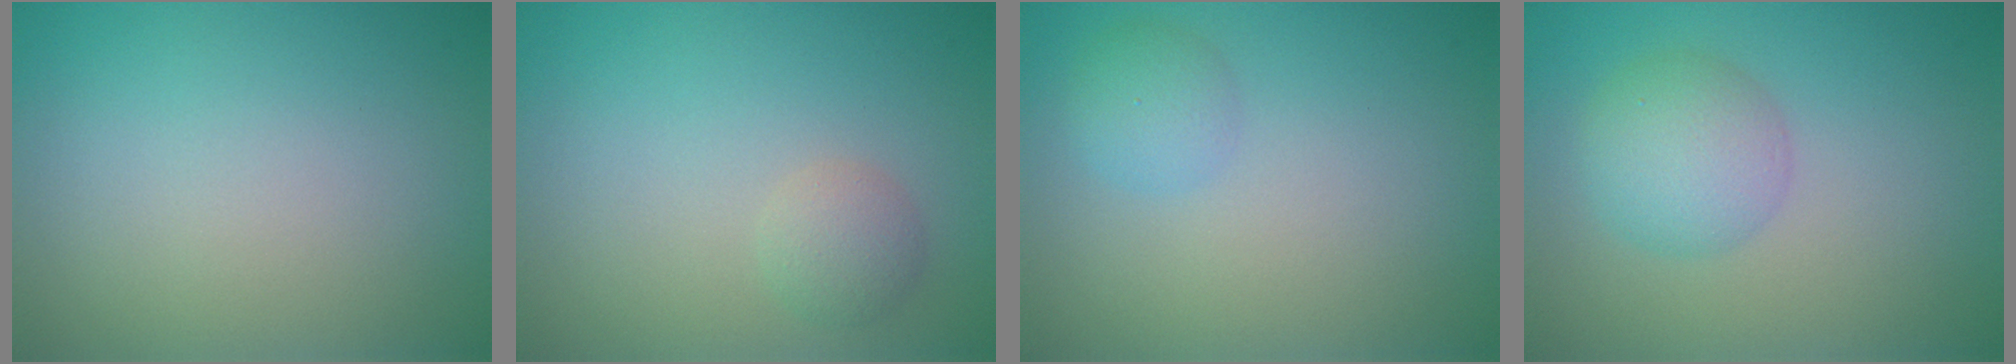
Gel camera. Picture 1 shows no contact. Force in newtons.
{"total": 1.6, "press": 1.6, "slide": 0.1}
{"total": 1.8, "press": 1.8, "slide": 0.0}
{"total": 3.7, "press": 3.7, "slide": 0.1}